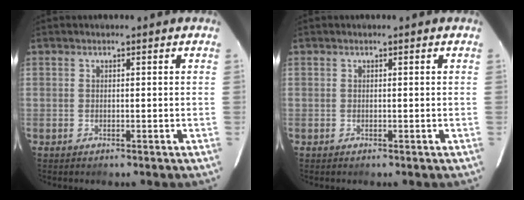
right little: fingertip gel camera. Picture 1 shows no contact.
{"total": 0.0}